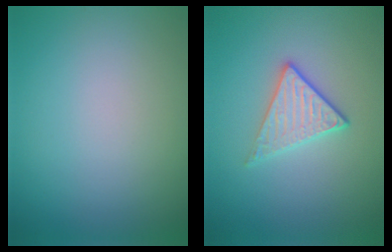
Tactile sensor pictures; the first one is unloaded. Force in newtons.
{"total": 2.3, "press": 2.0, "slide": 1.0}